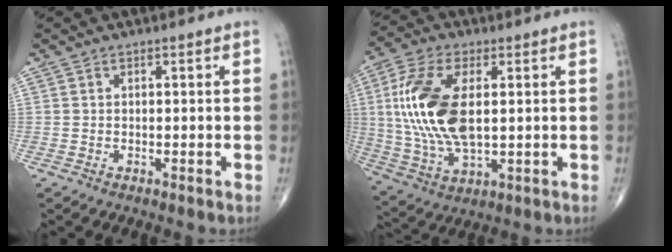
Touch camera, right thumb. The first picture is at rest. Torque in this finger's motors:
{"motor_torque": [1.64, 2.42, 1.56, 0.22, 0.68]}